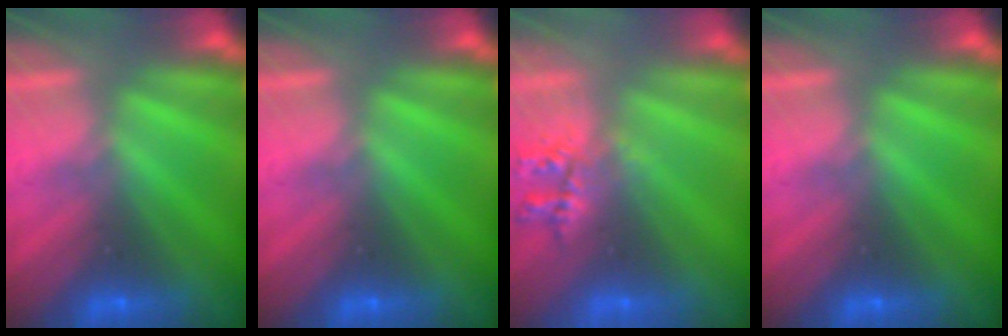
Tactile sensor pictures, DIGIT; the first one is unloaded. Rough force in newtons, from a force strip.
{"total": 0.0}
{"total": 2.2}
{"total": 0.0}